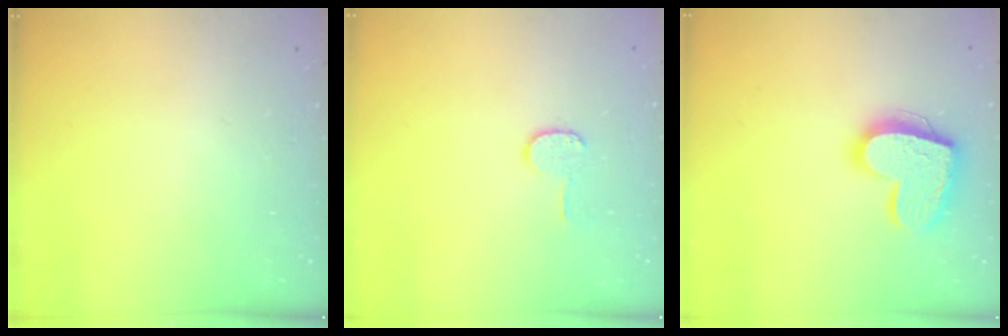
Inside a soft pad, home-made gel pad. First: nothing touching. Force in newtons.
{"total": 5.9, "press": 5.9, "slide": 0.4}
{"total": 17.6, "press": 17.6, "slide": 1.4}